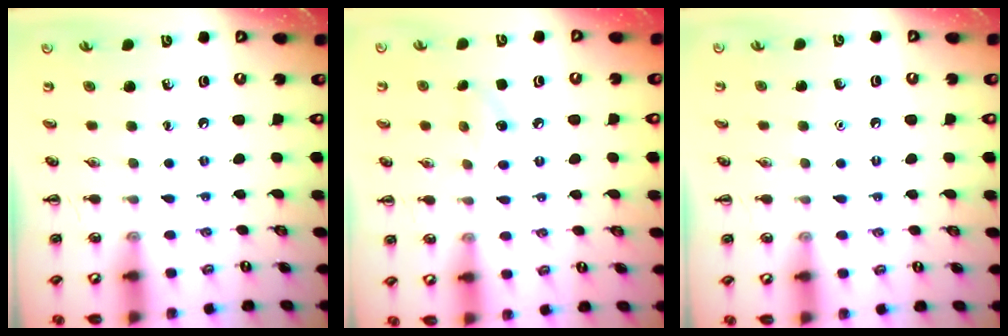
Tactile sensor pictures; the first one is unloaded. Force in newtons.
{"total": 7.4, "press": 7.2, "slide": 1.6}
{"total": 1.6, "press": 1.6, "slide": 0.1}